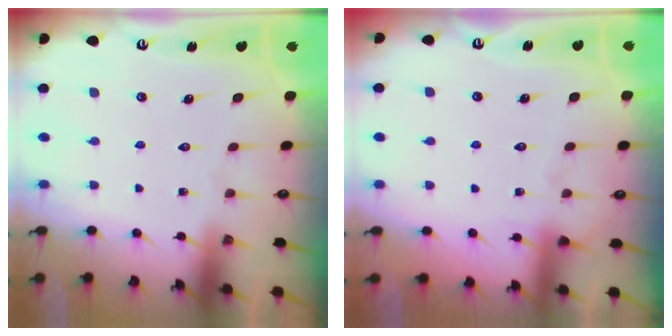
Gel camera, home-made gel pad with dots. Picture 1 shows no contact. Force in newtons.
{"total": 2.9, "press": 2.9, "slide": 0.4}